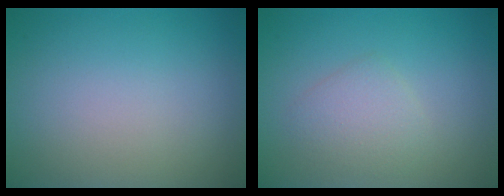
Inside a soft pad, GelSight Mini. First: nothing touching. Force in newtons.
{"total": 2.2, "press": 2.2, "slide": 0.1}